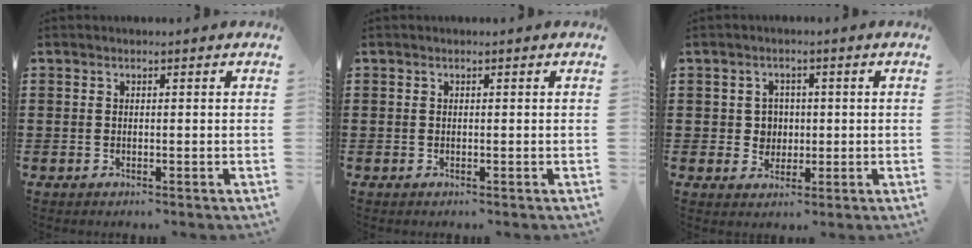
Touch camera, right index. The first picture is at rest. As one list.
[{"total": 0.0}, {"total": 3.5, "force": [0.2, 3.3, 1.2], "torque": [-0.037, 0.010, 0.000]}]